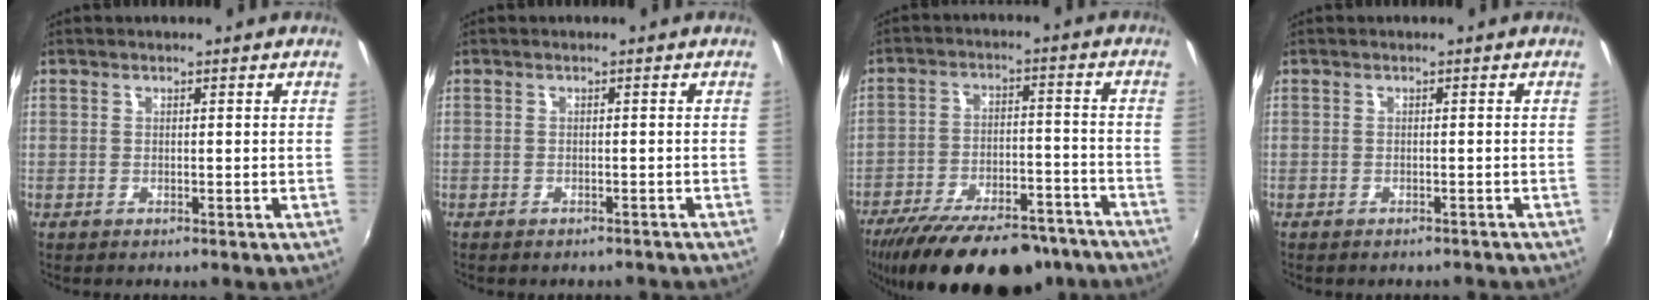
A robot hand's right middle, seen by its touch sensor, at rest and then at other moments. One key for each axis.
{"total": 2.7, "fx": -2.4, "fy": 0.8, "fz": 0.9, "tx": -0.015, "ty": -0.009, "tz": -0.029}
{"total": 24.9, "fx": -20.3, "fy": 8.2, "fz": 11.8, "tx": -0.220, "ty": -0.018, "tz": -0.283}
{"total": 2.4, "fx": -2.2, "fy": 0.7, "fz": 0.8, "tx": -0.014, "ty": -0.009, "tz": -0.026}